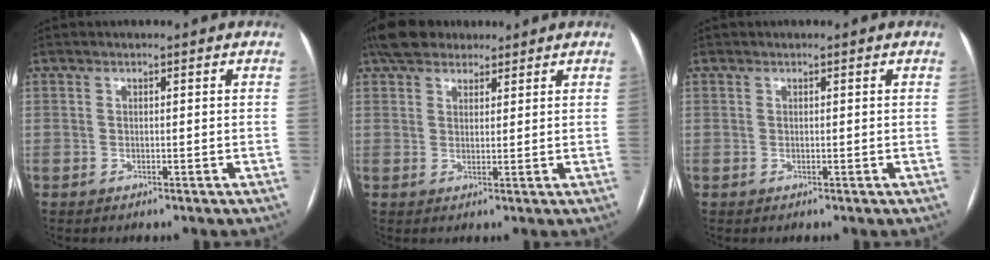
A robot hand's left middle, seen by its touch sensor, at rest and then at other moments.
{"total": 6.6, "force": [5.2, 3.2, 2.4], "torque": [-0.043, 0.028, 0.093]}
{"total": 0.0}